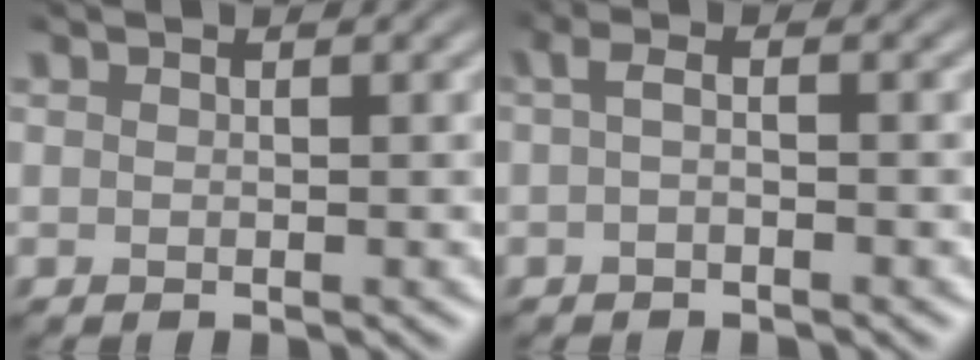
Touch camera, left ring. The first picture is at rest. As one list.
[{"total": 1.4, "force": [-0.2, 0.3, 1.3], "torque": [-0.028, -0.003, -0.006]}]